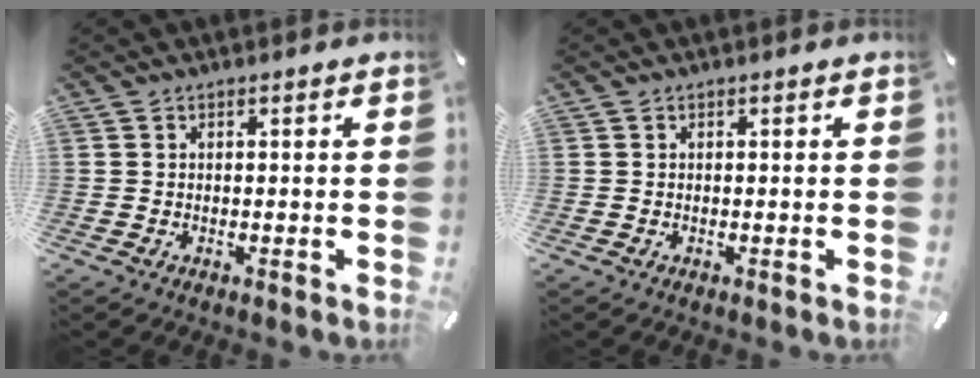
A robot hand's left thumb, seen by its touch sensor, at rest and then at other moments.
{"total": 0.0}